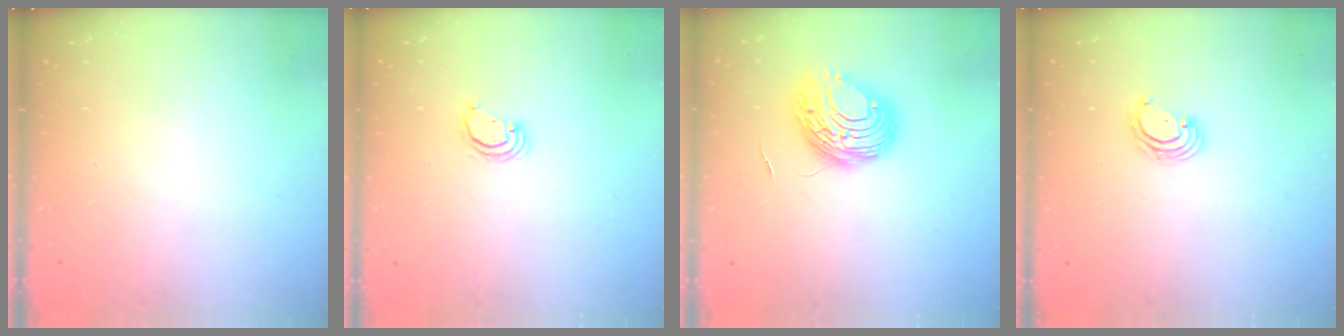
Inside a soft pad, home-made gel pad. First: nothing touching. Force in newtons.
{"total": 2.7, "press": 2.7, "slide": 0.2}
{"total": 9.6, "press": 9.5, "slide": 0.9}
{"total": 2.6, "press": 2.6, "slide": 0.2}